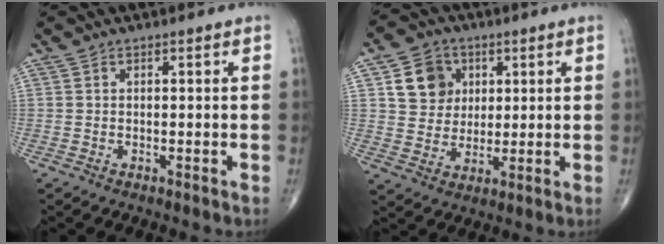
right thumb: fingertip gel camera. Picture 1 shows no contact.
{"total": 9.2, "force": [3.0, 7.9, 3.6], "torque": [-0.026, -0.007, 0.054]}